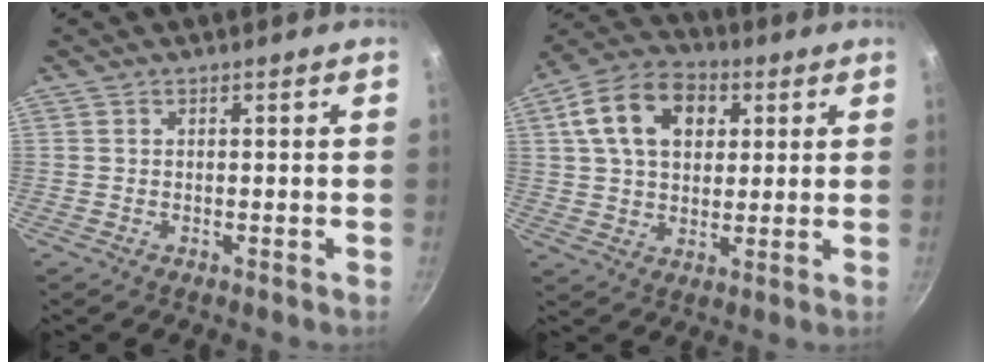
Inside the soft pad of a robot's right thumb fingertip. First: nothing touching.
{"total": 14.8, "force": [4.6, 10.2, 9.6], "torque": [-0.150, 0.011, 0.065]}